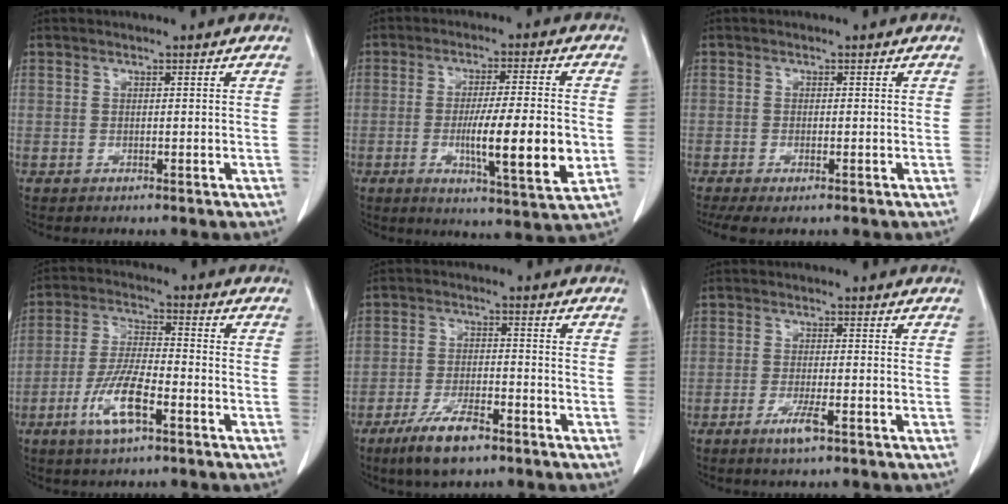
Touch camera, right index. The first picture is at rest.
{"total": 12.5, "force": [-2.2, 0.8, 12.3], "torque": [-0.199, -0.016, -0.036]}
{"total": 3.8, "force": [-2.2, 1.1, 2.9], "torque": [-0.048, -0.012, -0.033]}
{"total": 8.9, "force": [-4.1, 2.1, 7.5], "torque": [-0.152, -0.005, -0.076]}
{"total": 7.8, "force": [-5.3, 2.3, 5.3], "torque": [-0.105, -0.009, -0.091]}
{"total": 3.5, "force": [-2.0, 0.2, 2.9], "torque": [-0.058, -0.006, -0.037]}